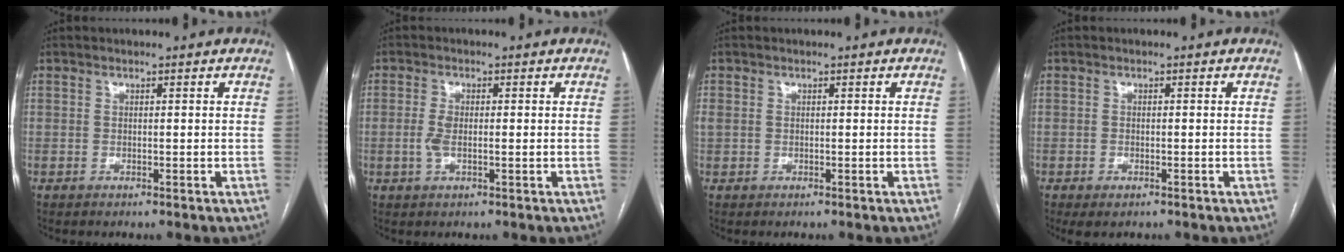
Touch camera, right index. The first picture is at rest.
{"total": 2.5, "force": [-0.2, 1.0, 2.3], "torque": [-0.057, 0.001, -0.002]}
{"total": 1.3, "force": [0.3, 1.1, 0.6], "torque": [-0.026, 0.018, 0.012]}
{"total": 1.9, "force": [-1.2, 0.9, 1.3], "torque": [-0.022, -0.003, -0.009]}